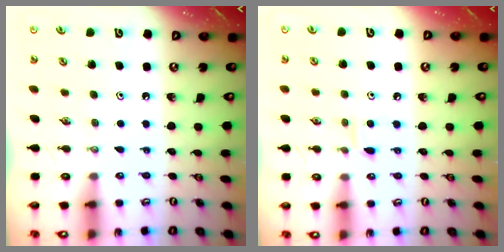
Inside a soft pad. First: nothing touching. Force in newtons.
{"total": 4.3, "press": 4.3, "slide": 0.5}